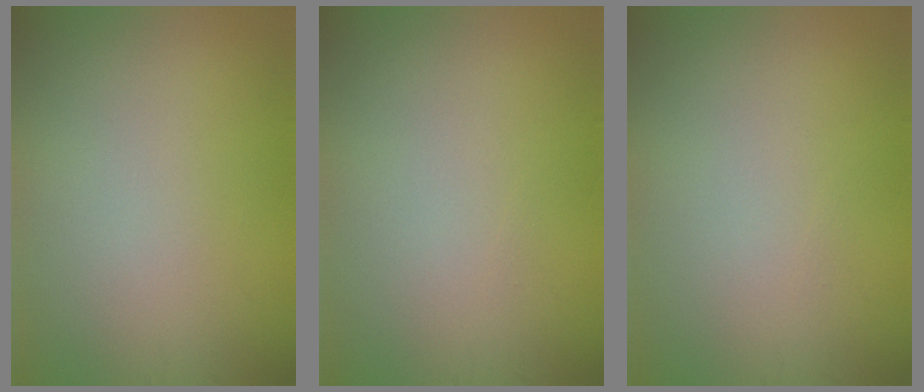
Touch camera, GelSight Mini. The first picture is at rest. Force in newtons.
{"total": 0.0}
{"total": 0.0}